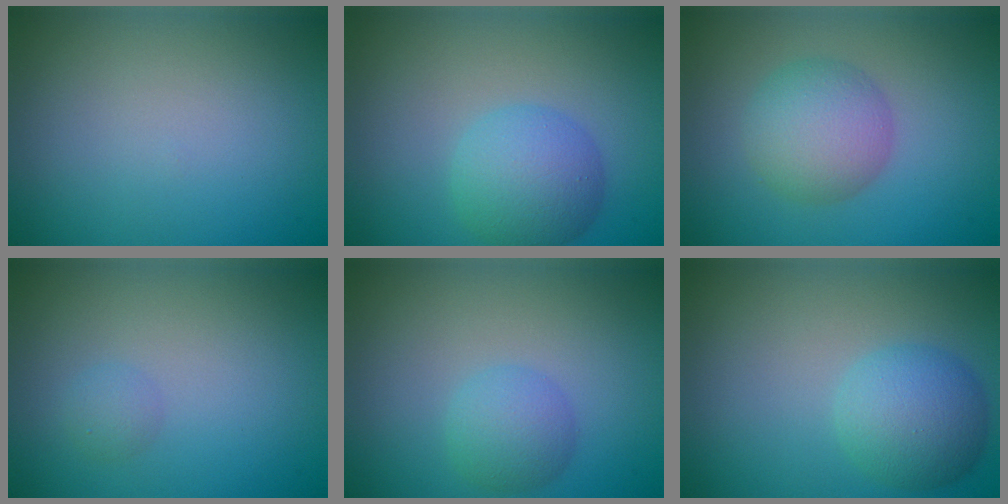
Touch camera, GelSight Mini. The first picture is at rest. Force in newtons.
{"total": 4.8, "press": 4.8, "slide": 0.1}
{"total": 4.8, "press": 4.8, "slide": 0.3}
{"total": 1.0, "press": 1.0, "slide": 0.0}
{"total": 2.7, "press": 2.7, "slide": 0.1}
{"total": 4.4, "press": 4.4, "slide": 0.1}